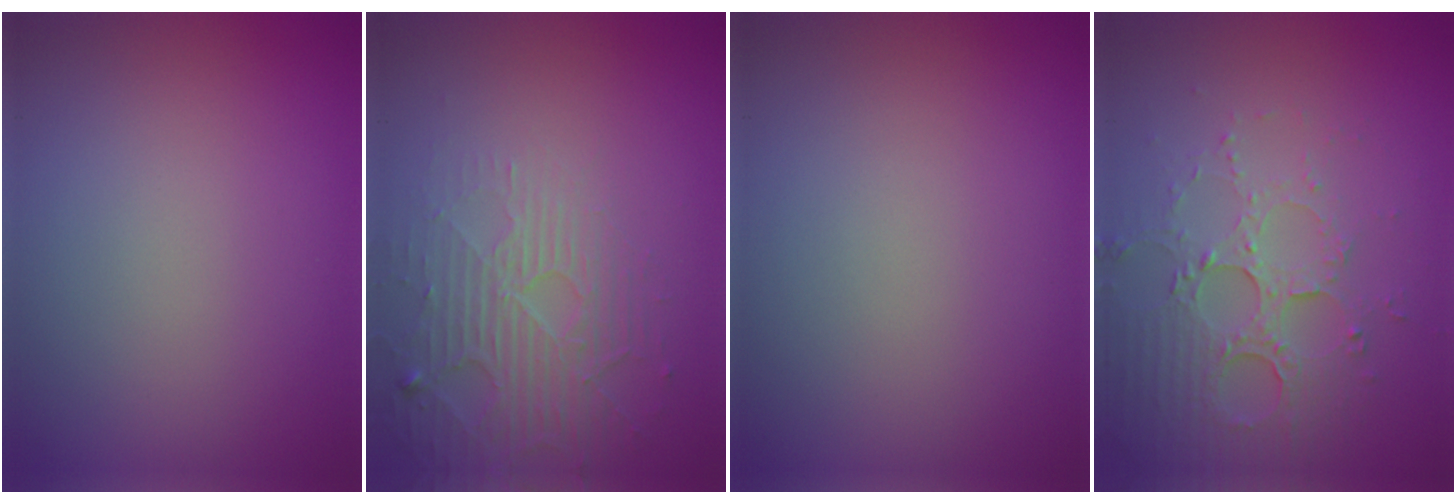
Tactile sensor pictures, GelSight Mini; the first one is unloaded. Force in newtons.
{"total": 5.2, "press": 3.3, "slide": 4.1}
{"total": 0.0}
{"total": 5.3, "press": 3.8, "slide": 3.7}